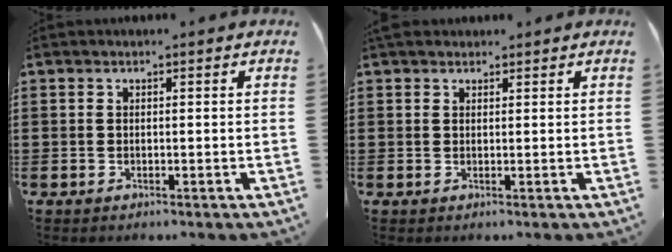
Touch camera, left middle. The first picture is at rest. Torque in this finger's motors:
{"motor_torque": [0.32, 0.07, 0.03, 0.00]}